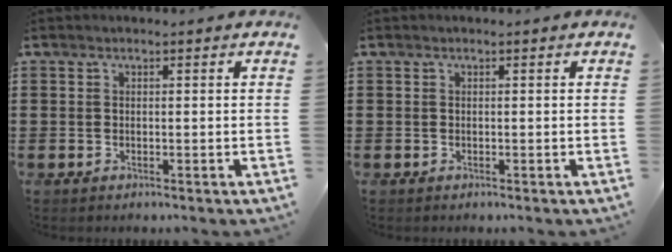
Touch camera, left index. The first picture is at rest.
{"total": 0.0}